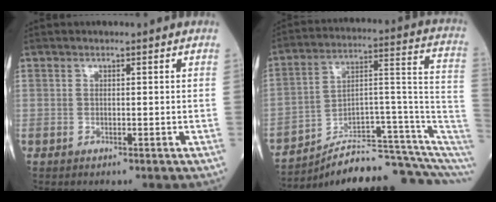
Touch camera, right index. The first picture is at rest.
{"total": 17.7, "force": [-14.1, 1.9, 10.6], "torque": [-0.114, 0.071, -0.213]}